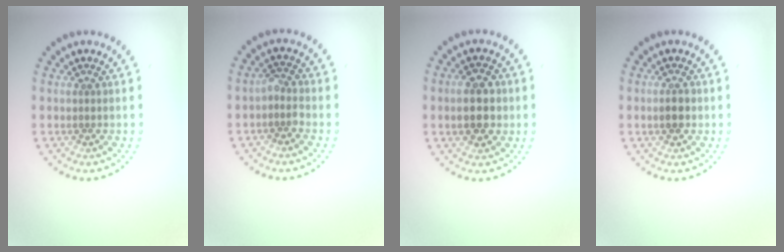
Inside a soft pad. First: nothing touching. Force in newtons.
{"total": 1.6, "press": 1.4, "slide": 0.8}
{"total": 4.5, "press": 4.5, "slide": 0.1}
{"total": 1.7, "press": 1.7, "slide": 0.2}